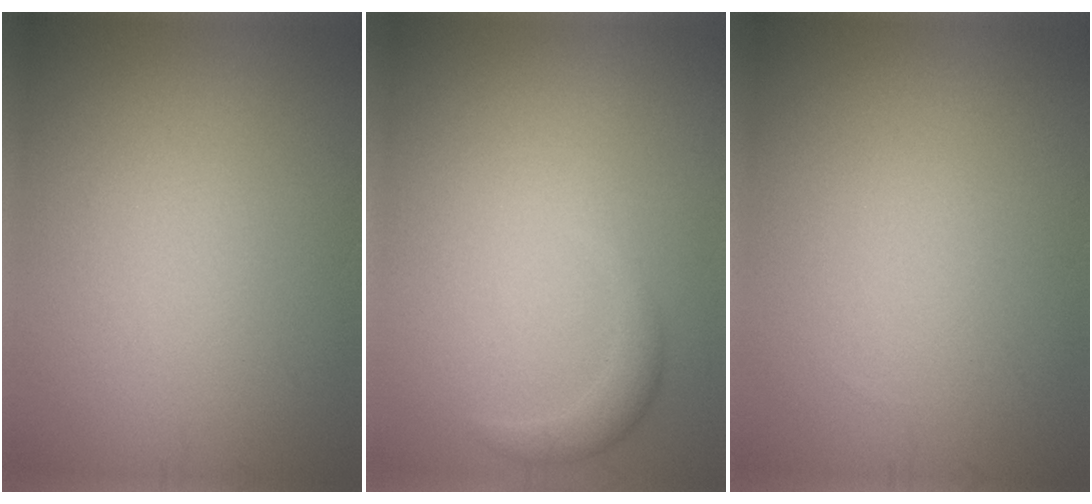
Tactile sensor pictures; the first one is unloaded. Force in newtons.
{"total": 1.6, "press": 1.6, "slide": 0.1}
{"total": 0.0}